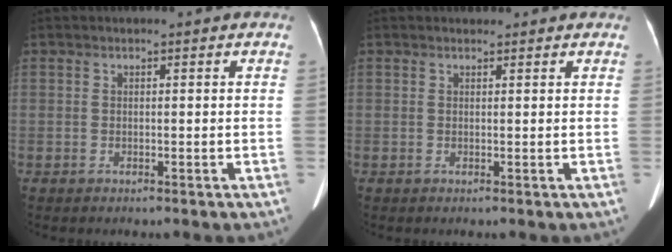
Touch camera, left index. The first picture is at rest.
{"total": 1.1, "force": [1.0, 0.5, 0.1], "torque": [-0.007, 0.010, 0.015]}